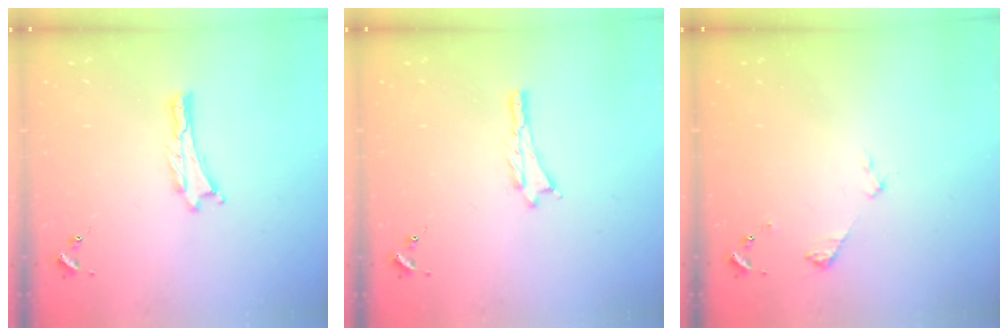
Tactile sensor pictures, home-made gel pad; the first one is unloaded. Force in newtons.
{"total": 0.0}
{"total": 2.9, "press": 2.9, "slide": 0.3}